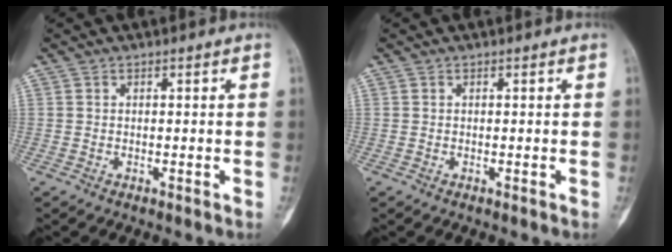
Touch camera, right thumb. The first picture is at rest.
{"total": 0.0}